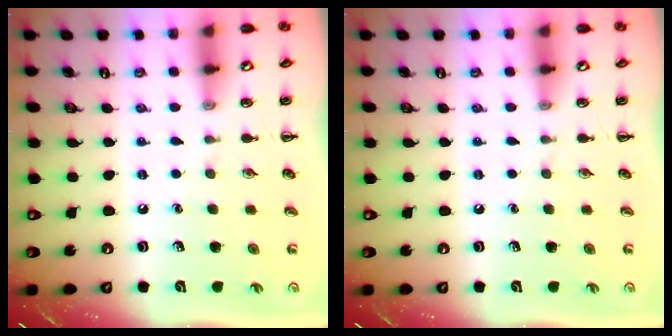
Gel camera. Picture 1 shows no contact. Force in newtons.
{"total": 0.0}